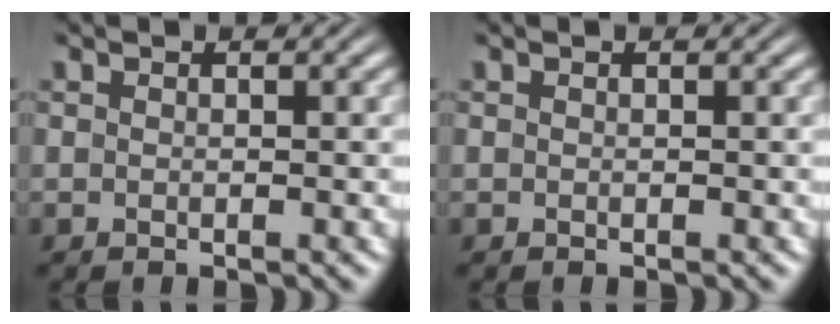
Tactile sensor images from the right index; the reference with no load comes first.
{"total": 0.0}